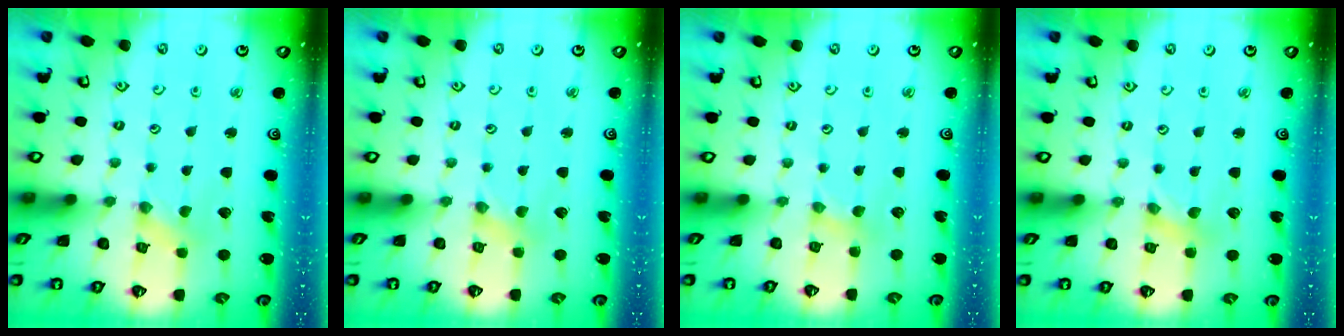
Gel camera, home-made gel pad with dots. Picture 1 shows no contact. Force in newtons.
{"total": 0.9, "press": 0.9, "slide": 0.2}
{"total": 1.7, "press": 1.7, "slide": 0.3}
{"total": 0.8, "press": 0.8, "slide": 0.1}